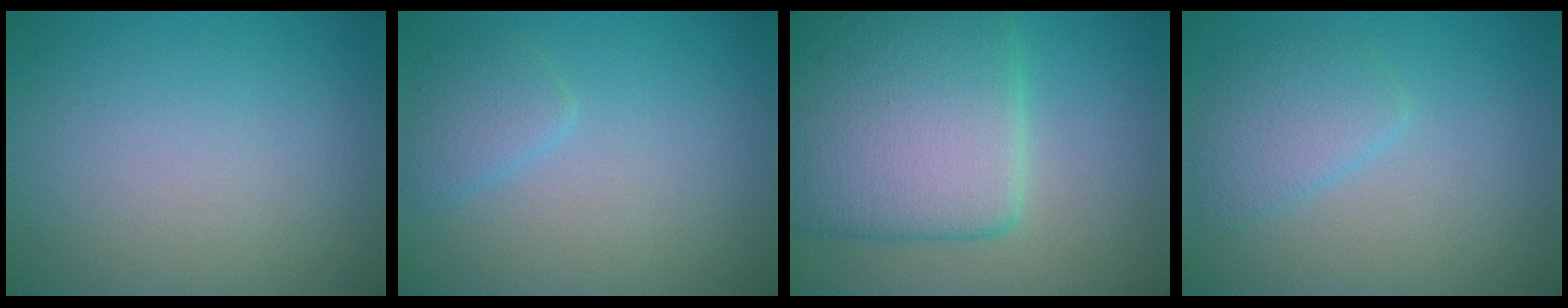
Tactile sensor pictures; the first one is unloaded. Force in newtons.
{"total": 1.8, "press": 1.8, "slide": 0.1}
{"total": 10.1, "press": 10.1, "slide": 0.6}
{"total": 2.7, "press": 2.7, "slide": 0.1}